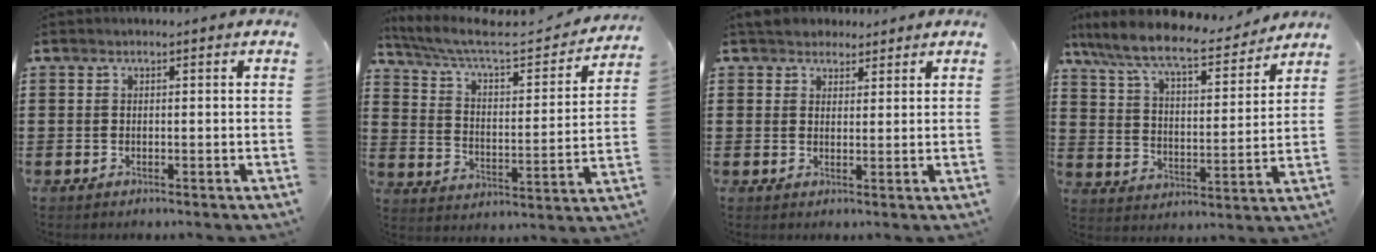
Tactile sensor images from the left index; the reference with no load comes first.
{"total": 6.8, "force": [5.8, 0.8, 3.6], "torque": [-0.095, -0.036, 0.093]}
{"total": 3.0, "force": [2.4, 1.7, 0.4], "torque": [-0.018, 0.007, 0.047]}
{"total": 9.2, "force": [7.9, 1.2, 4.5], "torque": [-0.119, -0.044, 0.134]}